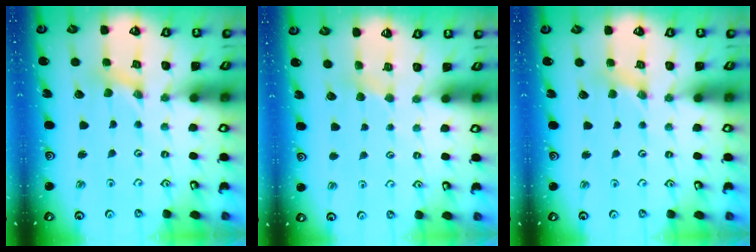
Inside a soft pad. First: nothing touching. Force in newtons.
{"total": 2.3, "press": 2.2, "slide": 0.3}
{"total": 2.8, "press": 2.8, "slide": 0.3}